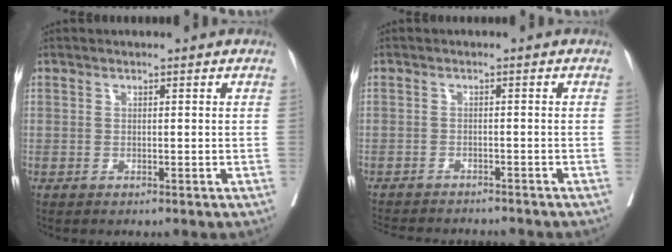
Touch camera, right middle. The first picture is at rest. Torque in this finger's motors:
{"motor_torque": [0.96, -1.18, 0.12, 0.03]}